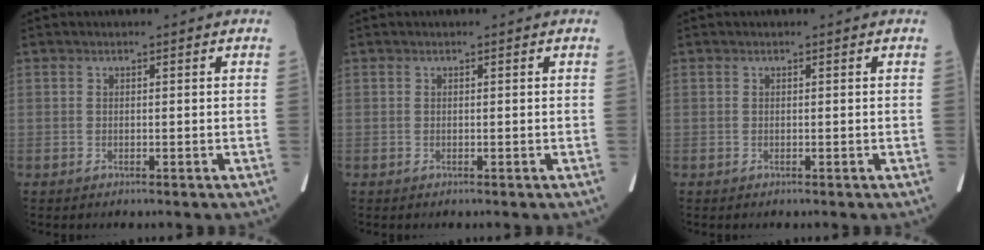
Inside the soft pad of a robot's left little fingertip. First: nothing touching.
{"total": 0.0}
{"total": 0.0}